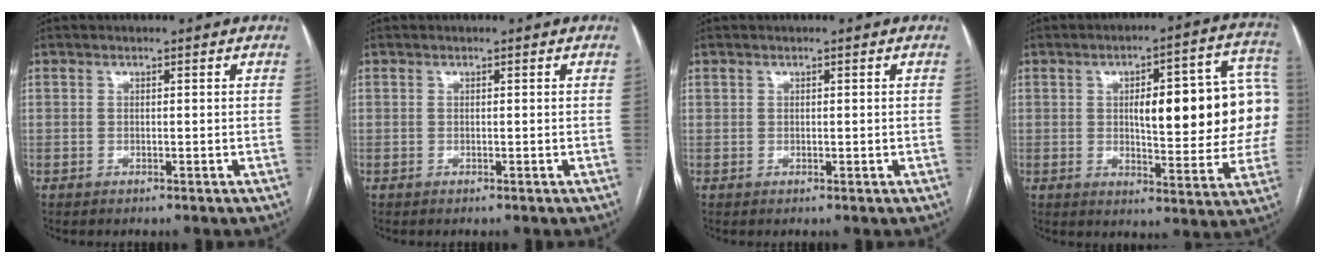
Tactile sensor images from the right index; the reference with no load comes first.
{"total": 0.0}
{"total": 0.6, "force": [0.2, 0.4, 0.4], "torque": [-0.008, 0.003, 0.008]}
{"total": 20.2, "force": [1.8, 5.4, 19.4], "torque": [-0.216, 0.040, 0.031]}